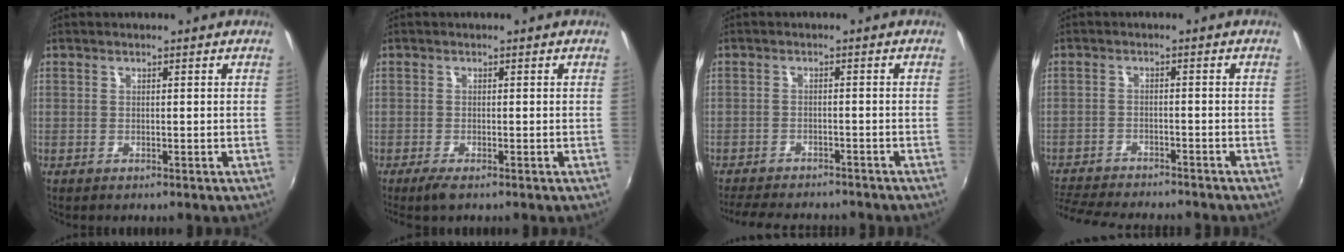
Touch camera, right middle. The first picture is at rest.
{"total": 2.2, "force": [-1.5, 0.2, 1.6], "torque": [-0.034, -0.010, -0.028]}
{"total": 10.7, "force": [-9.5, 2.8, 4.0], "torque": [-0.099, -0.011, -0.141]}
{"total": 12.6, "force": [-11.4, 2.4, 4.9], "torque": [-0.121, -0.017, -0.181]}